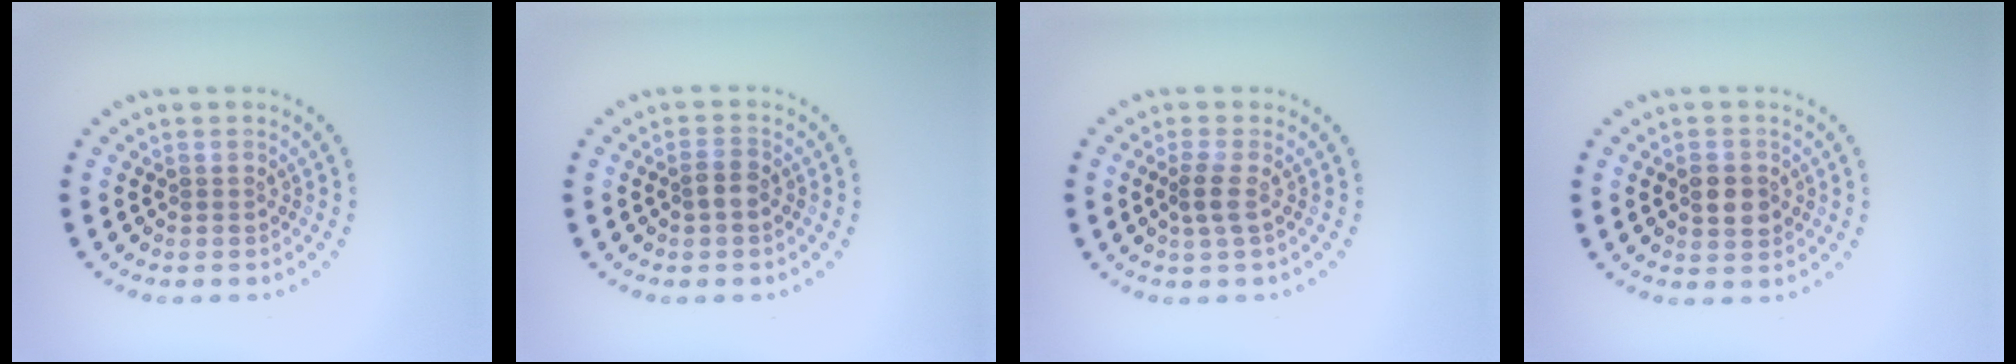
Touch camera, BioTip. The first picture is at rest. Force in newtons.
{"total": 1.3, "press": 1.2, "slide": 0.5}
{"total": 1.7, "press": 1.2, "slide": 1.2}
{"total": 2.2, "press": 2.2, "slide": 0.0}